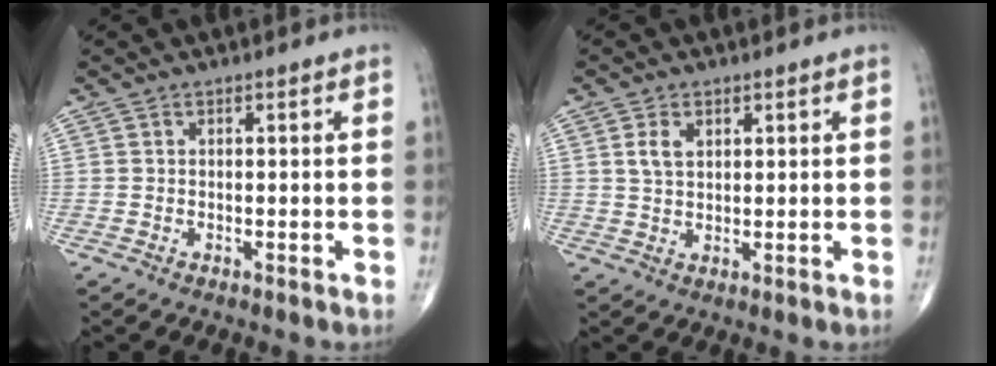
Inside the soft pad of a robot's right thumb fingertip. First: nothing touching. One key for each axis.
{"total": 3.7, "fx": 1.5, "fy": 2.3, "fz": 2.5, "tx": -0.044, "ty": -0.004, "tz": 0.031}